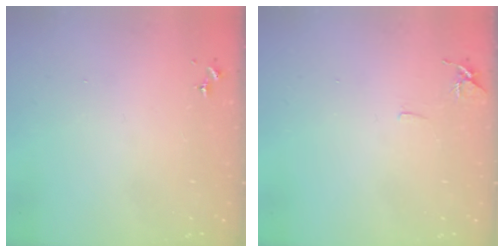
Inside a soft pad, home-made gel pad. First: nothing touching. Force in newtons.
{"total": 6.5, "press": 6.4, "slide": 0.7}